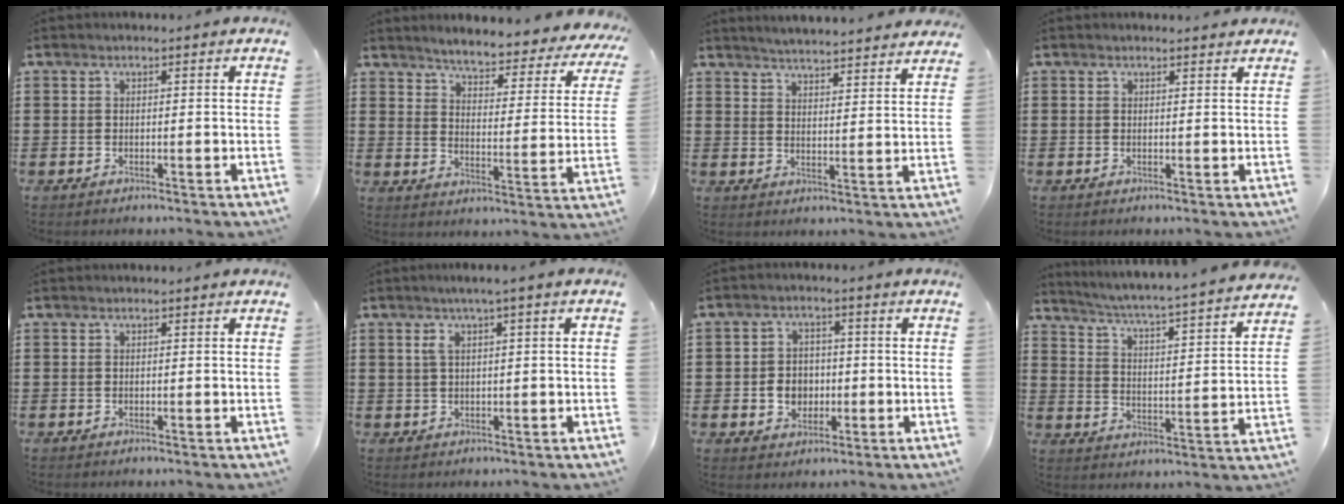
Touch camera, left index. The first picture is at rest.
{"total": 4.2, "force": [4.1, -0.1, 1.2], "torque": [-0.047, -0.036, 0.062]}
{"total": 4.0, "force": [4.0, -0.6, 0.1], "torque": [-0.018, -0.026, 0.069]}
{"total": 0.8, "force": [0.8, 0.0, 0.2], "torque": [-0.006, -0.001, 0.015]}
{"total": 0.0}
{"total": 2.5, "force": [0.4, 0.2, 2.5], "torque": [-0.046, -0.002, 0.006]}
{"total": 4.3, "force": [-0.7, 3.7, 2.0], "torque": [-0.040, 0.004, -0.018]}
{"total": 3.8, "force": [3.4, -1.2, 1.3], "torque": [-0.044, -0.044, 0.045]}